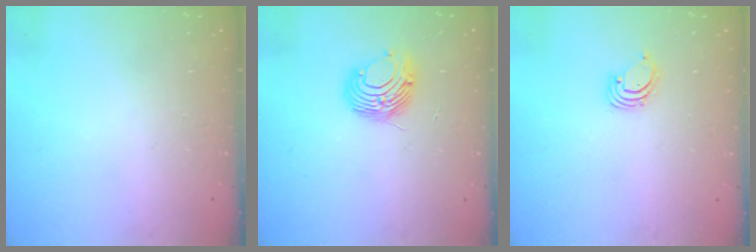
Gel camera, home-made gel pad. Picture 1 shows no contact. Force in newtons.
{"total": 11.4, "press": 11.3, "slide": 1.1}
{"total": 1.4, "press": 1.4, "slide": 0.1}